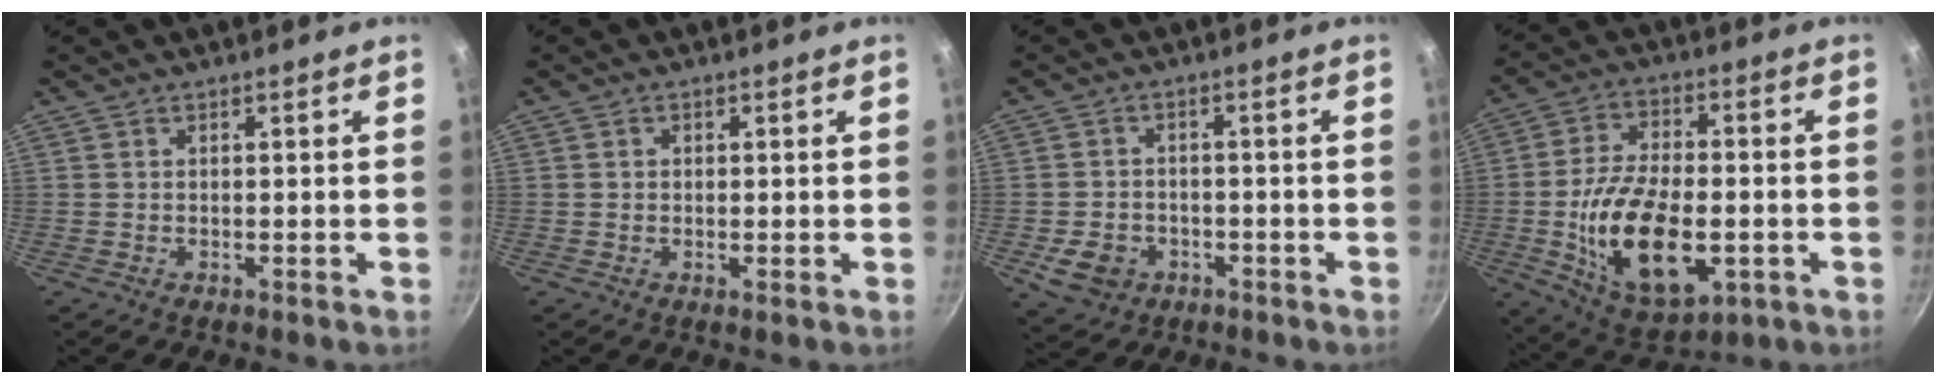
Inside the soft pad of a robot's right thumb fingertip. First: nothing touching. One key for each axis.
{"total": 1.0, "fx": 0.2, "fy": 0.9, "fz": 0.4, "tx": -0.003, "ty": -0.002, "tz": 0.000}
{"total": 6.9, "fx": -2.6, "fy": 5.5, "fz": 3.3, "tx": -0.051, "ty": 0.021, "tz": -0.035}
{"total": 19.4, "fx": -3.9, "fy": 10.4, "fz": 16.0, "tx": -0.273, "ty": 0.009, "tz": -0.057}